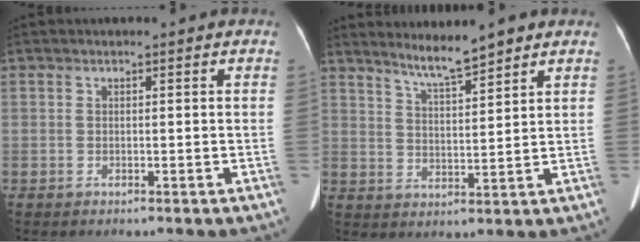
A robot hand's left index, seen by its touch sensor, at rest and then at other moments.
{"total": 5.9, "force": [5.1, -0.1, 3.0], "torque": [-0.058, -0.003, 0.095]}